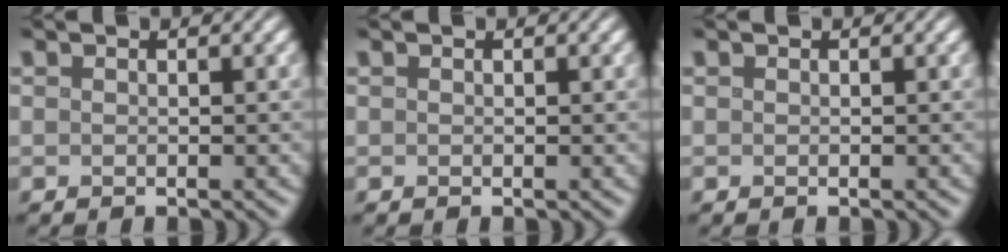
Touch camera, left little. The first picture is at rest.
{"total": 0.0}
{"total": 0.0}